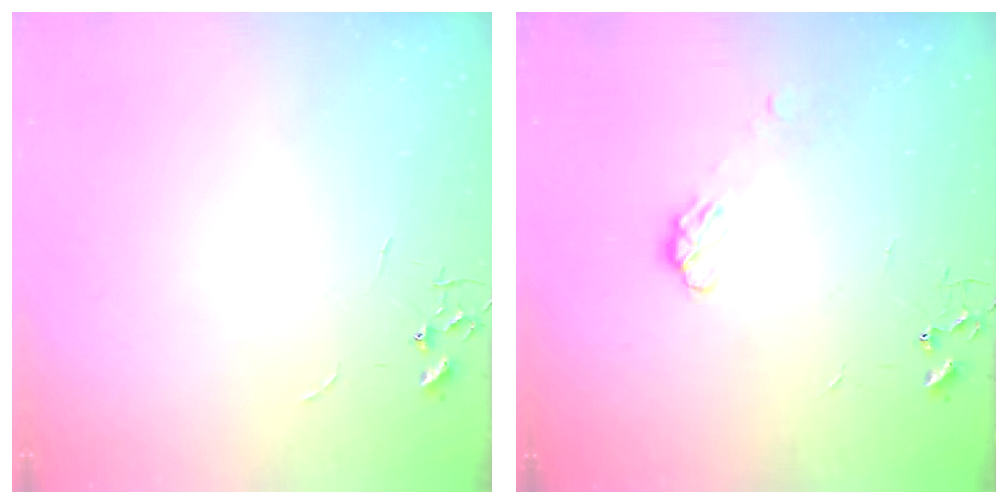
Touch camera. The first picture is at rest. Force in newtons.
{"total": 5.4, "press": 5.3, "slide": 0.8}